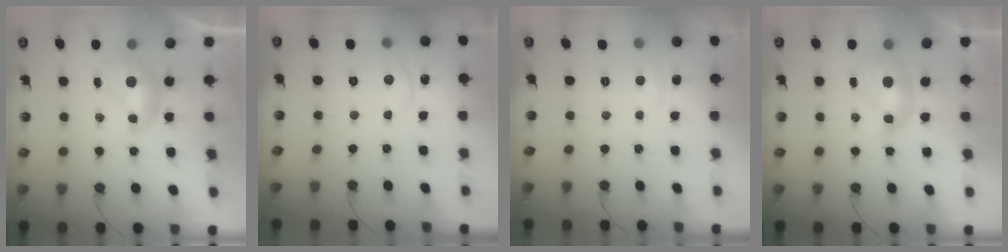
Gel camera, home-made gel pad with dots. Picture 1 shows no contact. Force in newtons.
{"total": 2.6, "press": 2.6, "slide": 0.5}
{"total": 1.0, "press": 0.7, "slide": 0.8}
{"total": 2.0, "press": 2.0, "slide": 0.4}